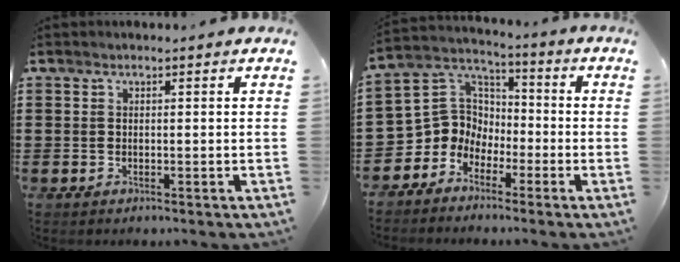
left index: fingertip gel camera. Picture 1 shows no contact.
{"total": 6.8, "force": [-2.6, 6.2, 1.0], "torque": [-0.064, -0.007, -0.055]}